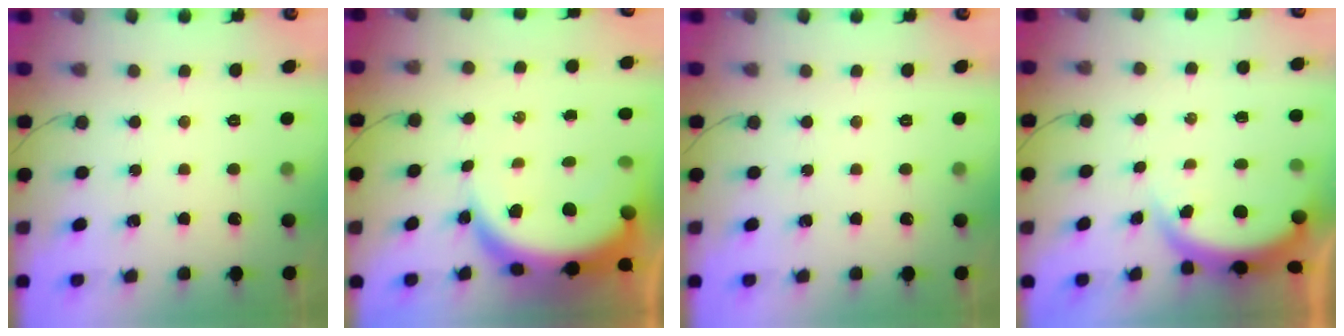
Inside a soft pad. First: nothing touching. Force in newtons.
{"total": 10.4, "press": 10.3, "slide": 1.2}
{"total": 0.0}
{"total": 4.4, "press": 4.3, "slide": 0.2}